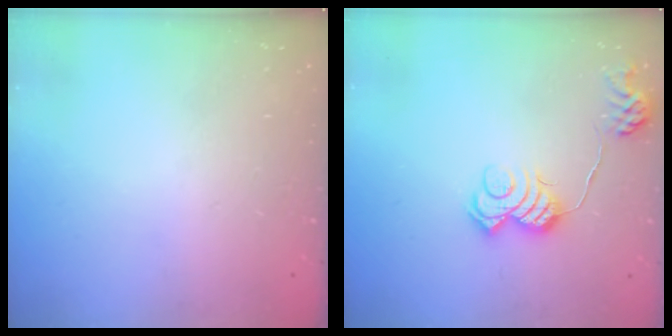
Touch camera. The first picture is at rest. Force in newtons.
{"total": 13.0, "press": 13.0, "slide": 0.4}